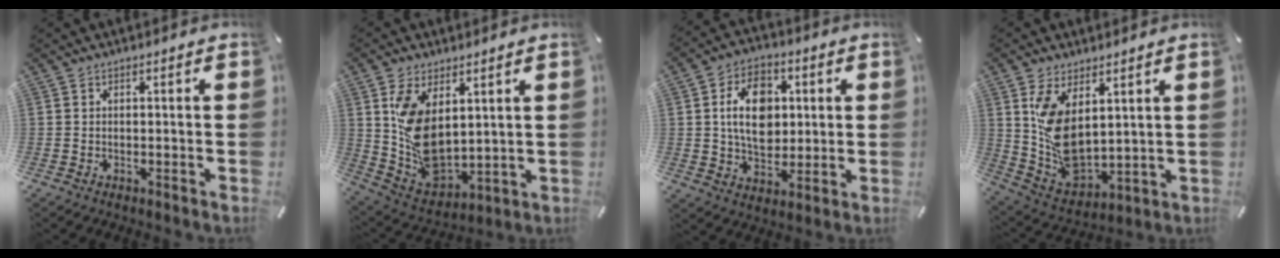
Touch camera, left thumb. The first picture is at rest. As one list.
[{"total": 12.2, "force": [4.0, 7.7, 8.5], "torque": [-0.173, -0.023, 0.084]}, {"total": 12.8, "force": [1.8, 9.6, 8.4], "torque": [-0.143, 0.011, 0.031]}, {"total": 11.5, "force": [4.4, 6.8, 8.2], "torque": [-0.175, -0.032, 0.087]}]